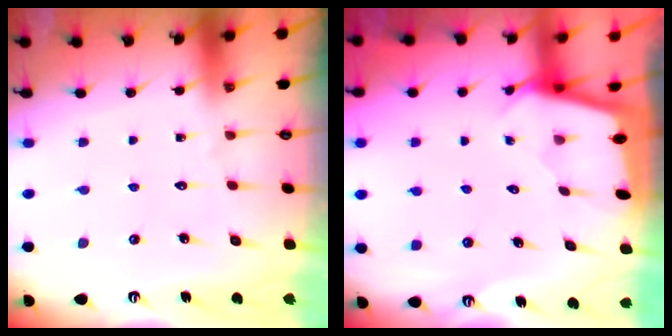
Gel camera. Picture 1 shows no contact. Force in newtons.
{"total": 1.7, "press": 1.7, "slide": 0.2}